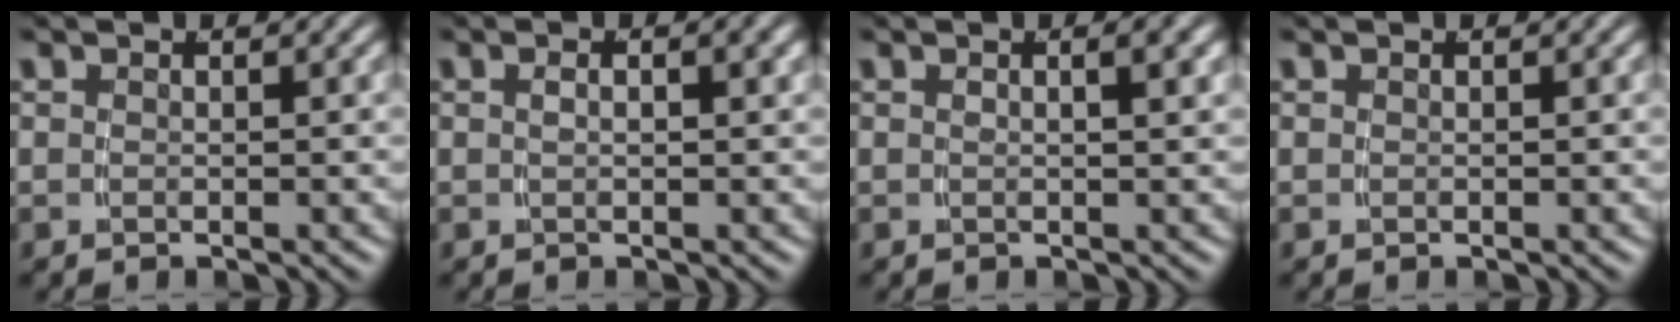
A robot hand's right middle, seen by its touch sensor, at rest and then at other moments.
{"total": 1.2, "force": [0.0, -0.3, 1.2], "torque": [-0.013, 0.001, 0.004]}
{"total": 1.2, "force": [0.2, -0.7, 1.0], "torque": [-0.012, 0.002, 0.008]}
{"total": 0.0}